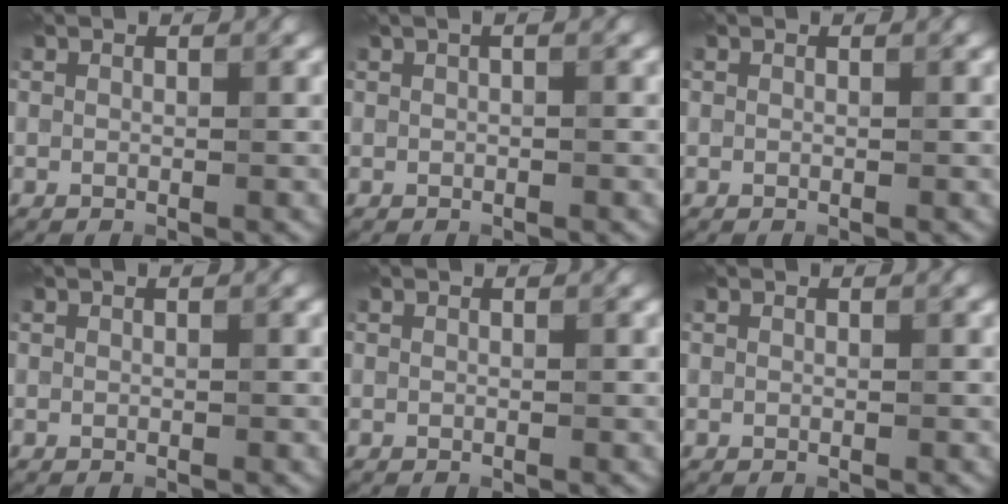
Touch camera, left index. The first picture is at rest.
{"total": 1.0, "force": [0.3, 0.2, 0.9], "torque": [-0.020, 0.002, 0.002]}
{"total": 0.0}
{"total": 0.0}
{"total": 0.0}
{"total": 0.0}